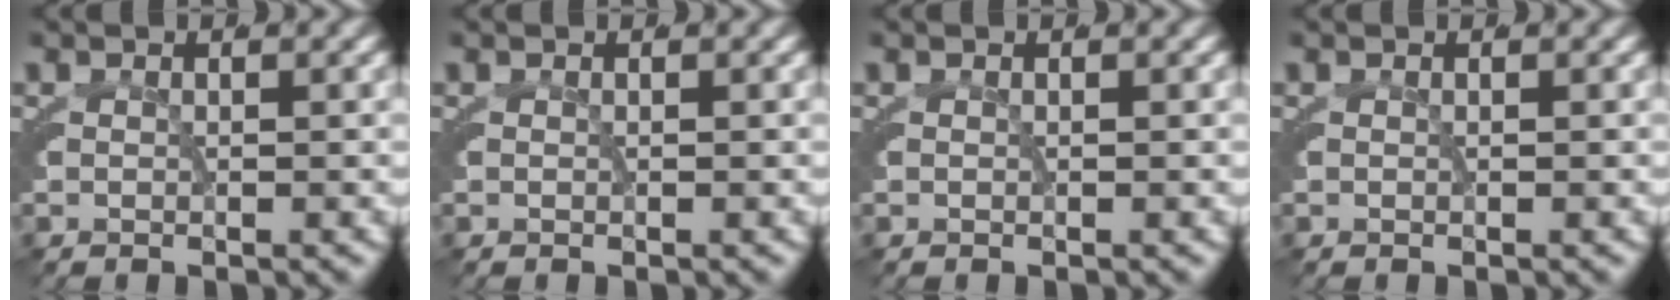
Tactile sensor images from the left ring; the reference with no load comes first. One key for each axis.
{"total": 0.0}
{"total": 0.0}
{"total": 0.0}